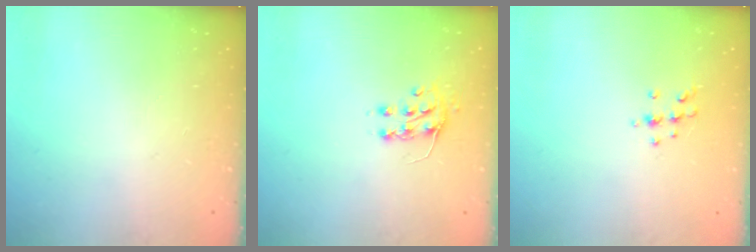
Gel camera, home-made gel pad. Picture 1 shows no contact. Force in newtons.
{"total": 7.3, "press": 7.3, "slide": 0.4}
{"total": 7.0, "press": 7.0, "slide": 0.6}